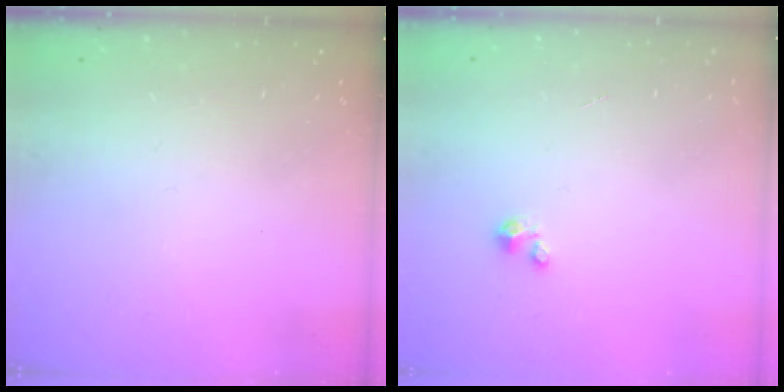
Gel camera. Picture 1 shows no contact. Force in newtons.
{"total": 0.8, "press": 0.7, "slide": 0.3}